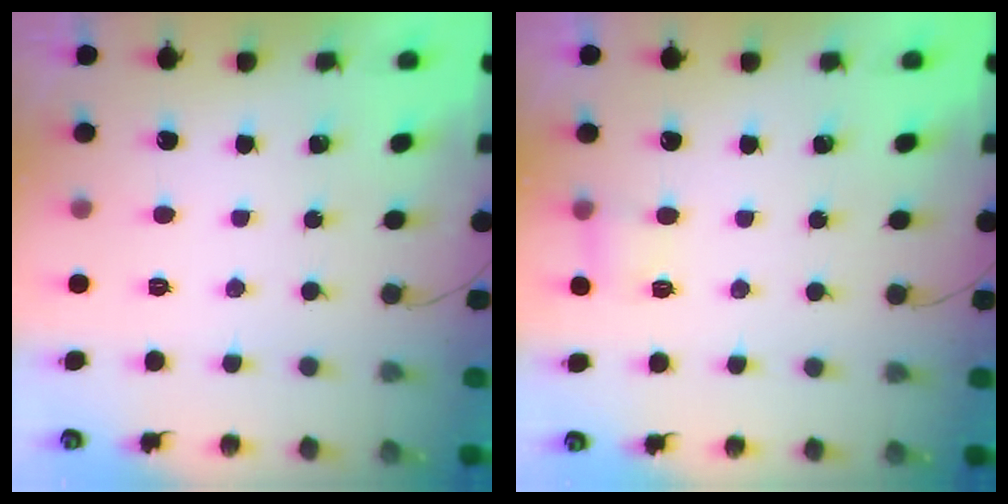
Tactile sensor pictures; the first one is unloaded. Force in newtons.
{"total": 5.0, "press": 3.8, "slide": 3.3}